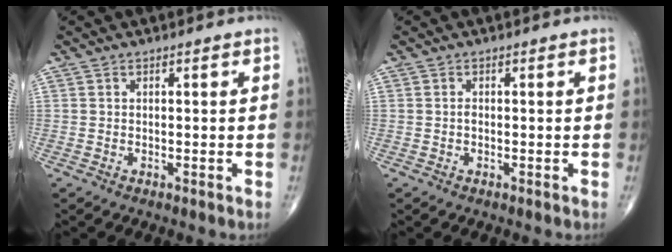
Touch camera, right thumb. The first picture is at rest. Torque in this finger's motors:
{"motor_torque": [0.67, -0.20, 0.18, -0.06, 0.02]}